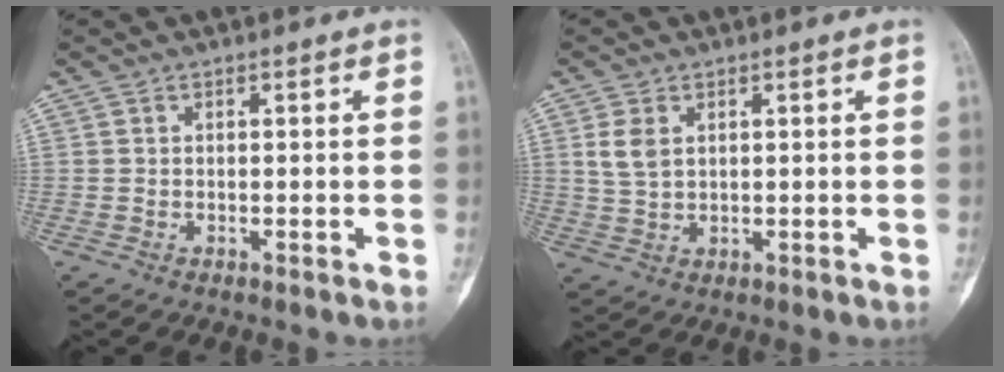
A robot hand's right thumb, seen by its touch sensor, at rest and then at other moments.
{"total": 4.3, "force": [1.3, 2.8, 2.9], "torque": [-0.052, 0.000, 0.032]}